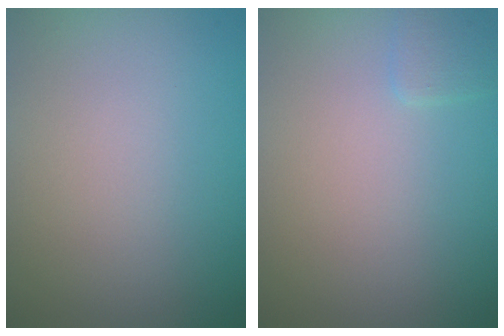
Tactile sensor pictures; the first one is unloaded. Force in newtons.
{"total": 0.9, "press": 0.9, "slide": 0.1}